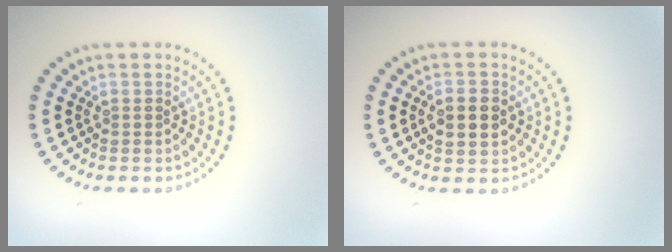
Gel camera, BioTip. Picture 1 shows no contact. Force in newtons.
{"total": 3.2, "press": 3.2, "slide": 0.1}